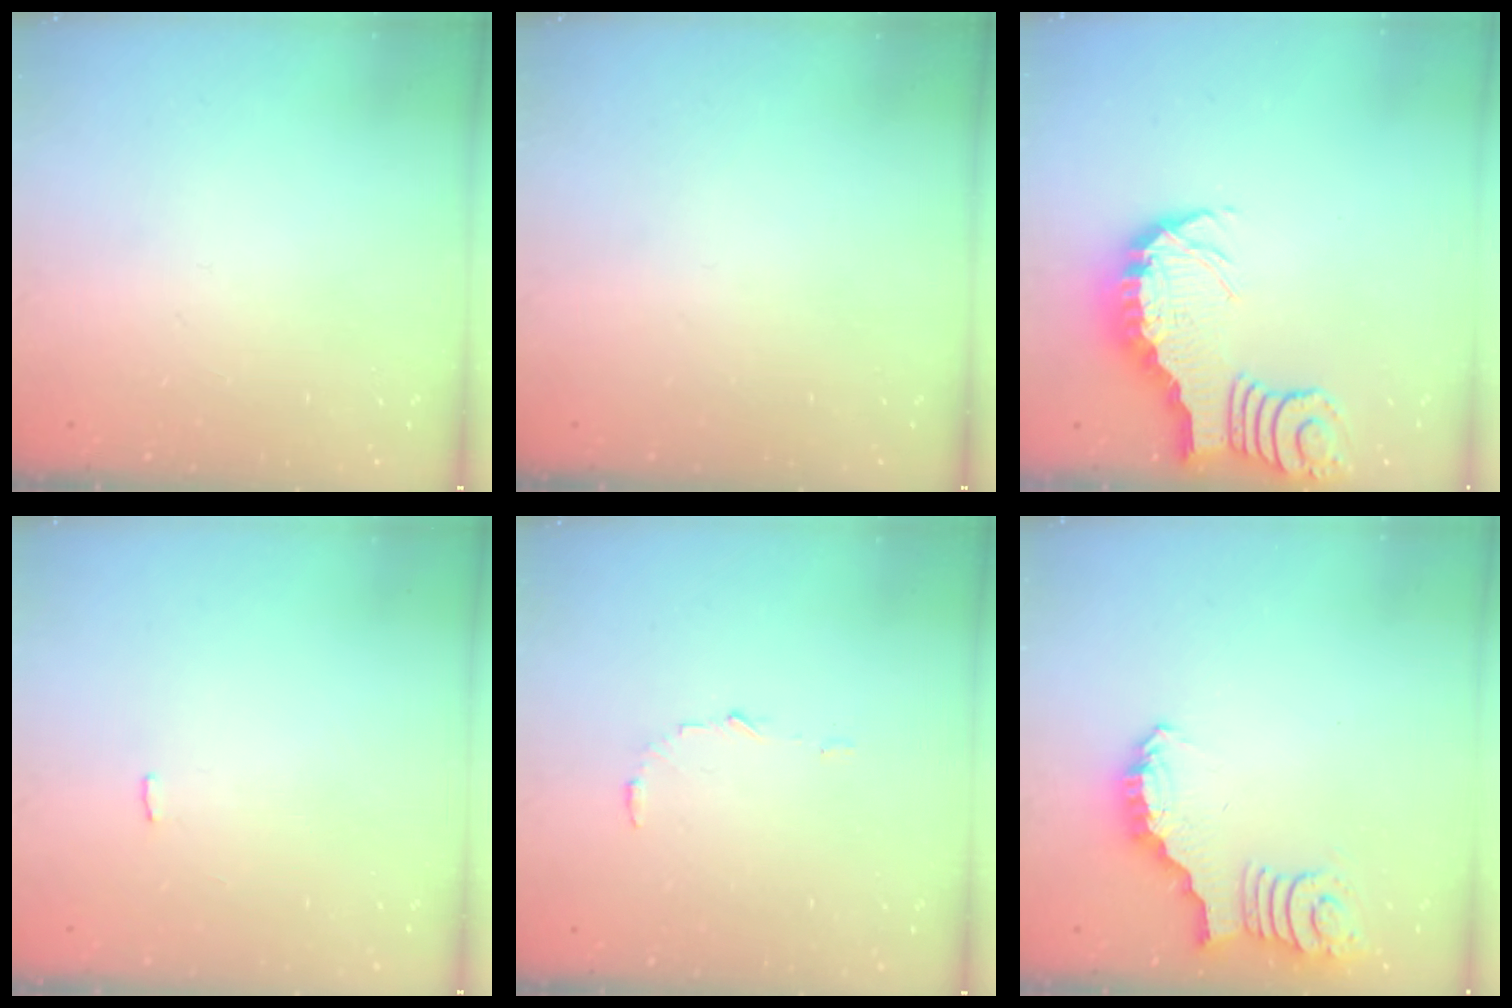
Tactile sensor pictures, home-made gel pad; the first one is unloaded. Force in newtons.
{"total": 0.0}
{"total": 3.0, "press": 3.0, "slide": 0.6}
{"total": 1.5, "press": 1.4, "slide": 0.3}
{"total": 5.2, "press": 5.2, "slide": 0.5}
{"total": 2.7, "press": 2.7, "slide": 0.5}